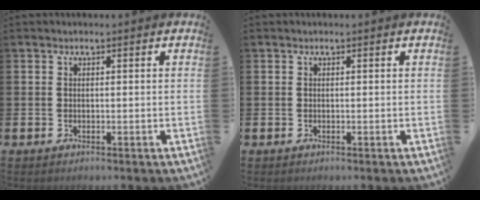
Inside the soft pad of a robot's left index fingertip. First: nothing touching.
{"total": 0.0}